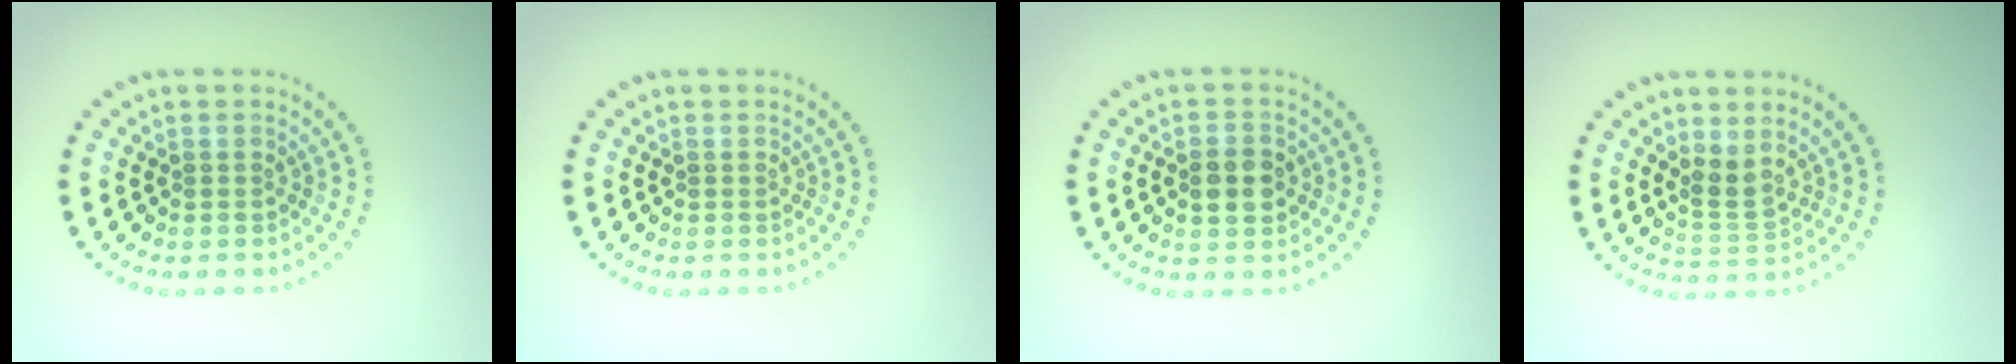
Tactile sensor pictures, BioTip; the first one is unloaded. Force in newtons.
{"total": 0.0}
{"total": 2.7, "press": 2.7, "slide": 0.3}
{"total": 2.2, "press": 1.6, "slide": 1.6}